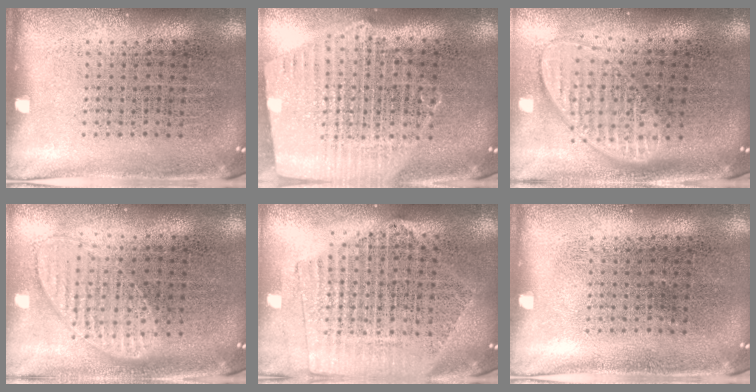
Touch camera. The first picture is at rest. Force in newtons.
{"total": 1.8, "press": 1.7, "slide": 0.6}
{"total": 1.9, "press": 1.5, "slide": 1.1}
{"total": 1.0, "press": 1.0, "slide": 0.2}
{"total": 2.1, "press": 1.9, "slide": 0.9}
{"total": 0.0}